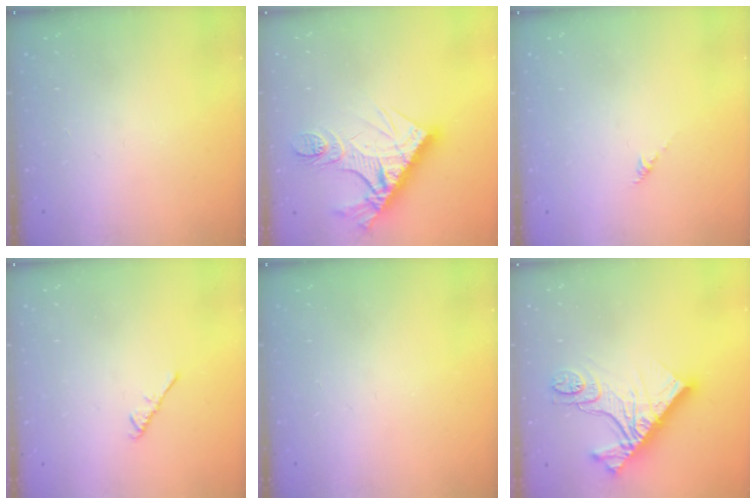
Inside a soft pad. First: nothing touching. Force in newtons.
{"total": 15.0, "press": 14.9, "slide": 1.4}
{"total": 0.0}
{"total": 2.6, "press": 2.6, "slide": 0.6}
{"total": 0.0}
{"total": 15.2, "press": 15.2, "slide": 1.3}